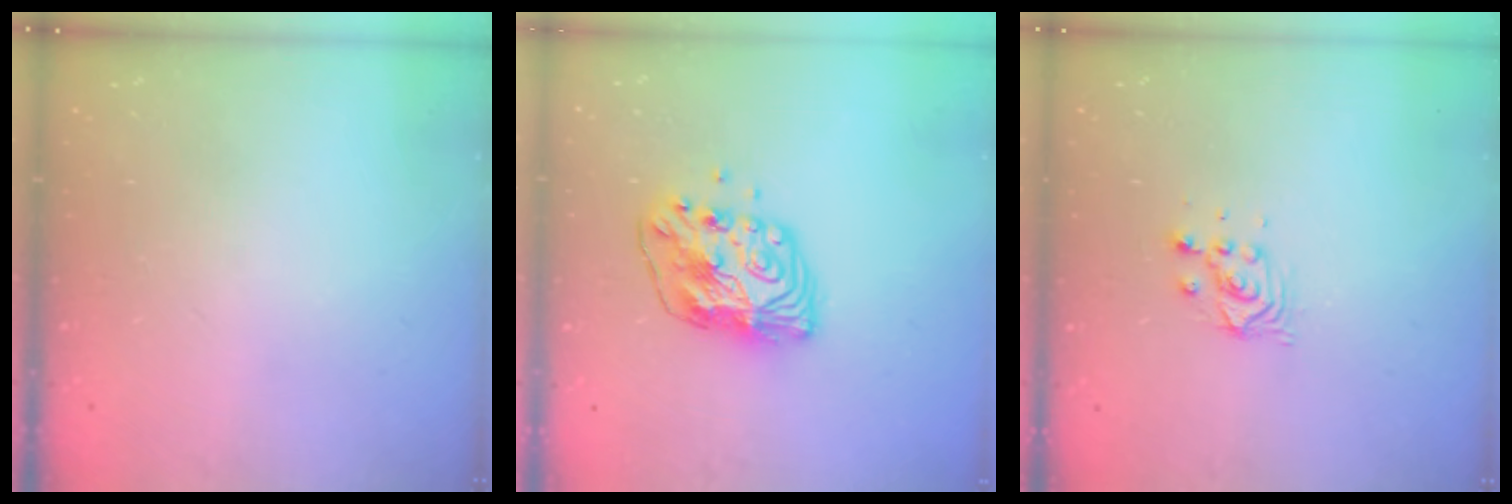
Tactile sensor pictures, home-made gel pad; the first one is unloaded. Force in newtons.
{"total": 11.4, "press": 11.4, "slide": 0.8}
{"total": 4.4, "press": 4.4, "slide": 0.2}